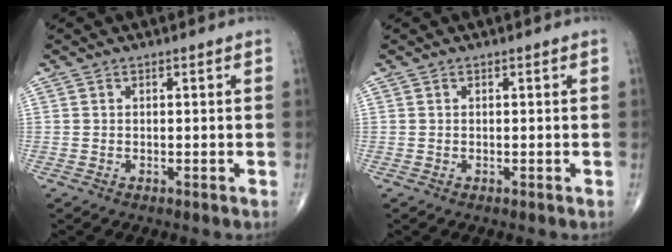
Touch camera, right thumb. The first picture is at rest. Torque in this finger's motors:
{"motor_torque": [0.00, 0.00, 0.00, 0.00, 0.00]}